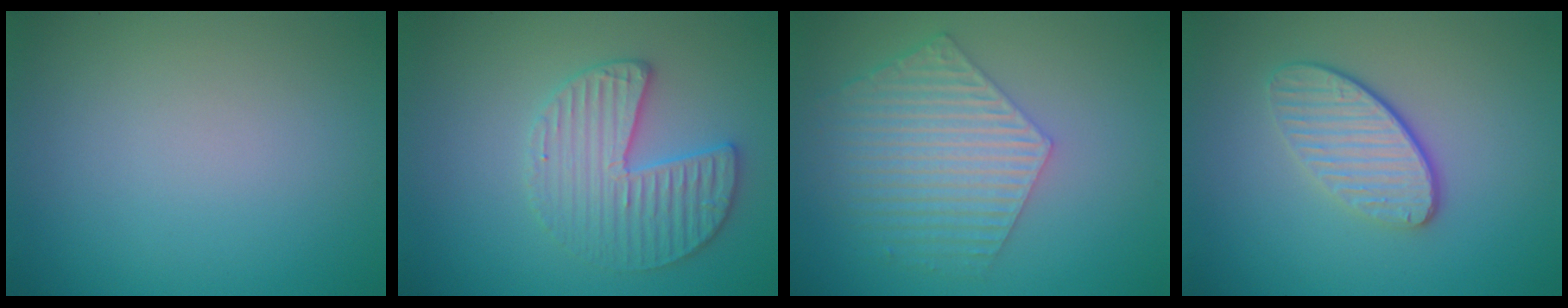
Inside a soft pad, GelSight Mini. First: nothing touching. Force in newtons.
{"total": 3.6, "press": 3.6, "slide": 0.1}
{"total": 5.9, "press": 4.5, "slide": 3.8}
{"total": 3.6, "press": 2.9, "slide": 2.2}